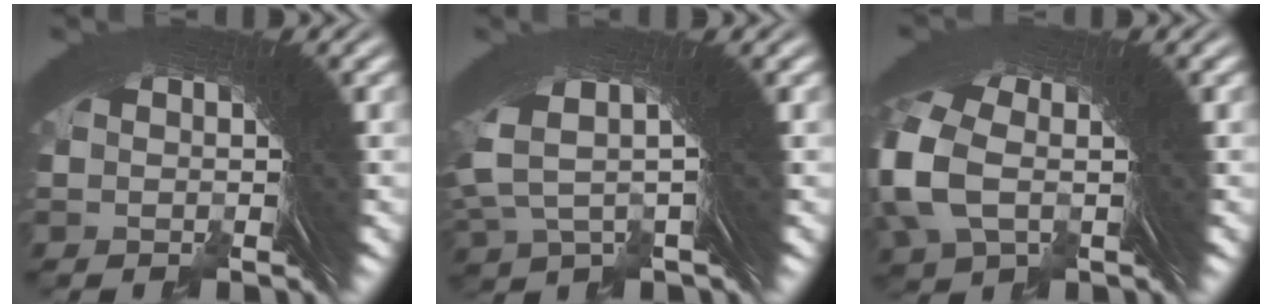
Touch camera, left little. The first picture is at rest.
{"total": 6.9, "force": [2.8, 3.1, 5.5], "torque": [-0.103, 0.012, 0.037]}
{"total": 3.3, "force": [0.2, 2.1, 2.5], "torque": [-0.076, -0.009, 0.014]}